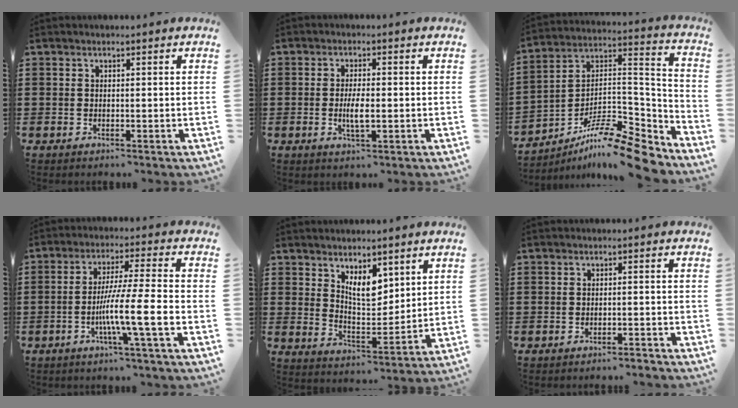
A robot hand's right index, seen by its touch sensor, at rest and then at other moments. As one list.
[{"total": 3.8, "force": [-0.6, 1.0, 3.6], "torque": [-0.070, -0.004, -0.012]}, {"total": 12.2, "force": [-10.2, 1.9, 6.3], "torque": [-0.100, 0.022, -0.199]}, {"total": 9.2, "force": [-3.3, 0.1, 8.6], "torque": [-0.156, -0.008, -0.062]}, {"total": 6.2, "force": [4.1, 2.8, 3.8], "torque": [-0.077, -0.011, 0.072]}, {"total": 1.8, "force": [-1.8, -0.3, 0.3], "torque": [-0.007, 0.000, -0.036]}]